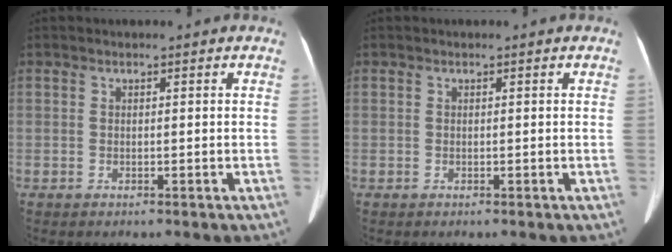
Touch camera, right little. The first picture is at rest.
{"total": 0.0}